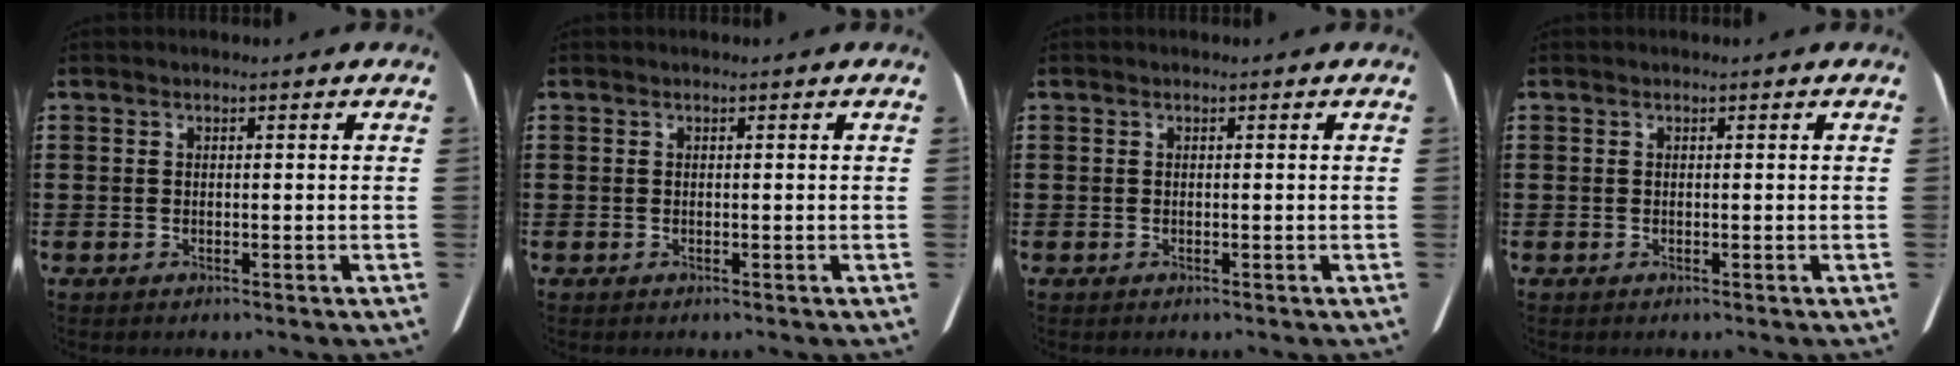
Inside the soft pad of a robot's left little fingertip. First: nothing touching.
{"total": 0.0}
{"total": 0.0}
{"total": 0.0}